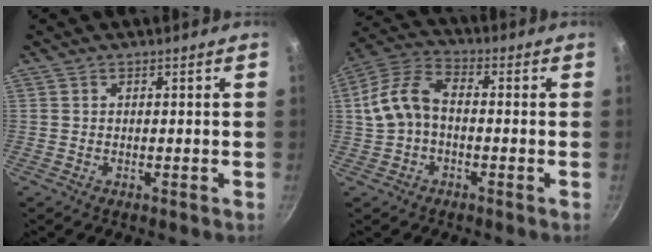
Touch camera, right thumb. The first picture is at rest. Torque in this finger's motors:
{"motor_torque": [-0.19, 0.40, -0.18, -0.06, 0.01]}